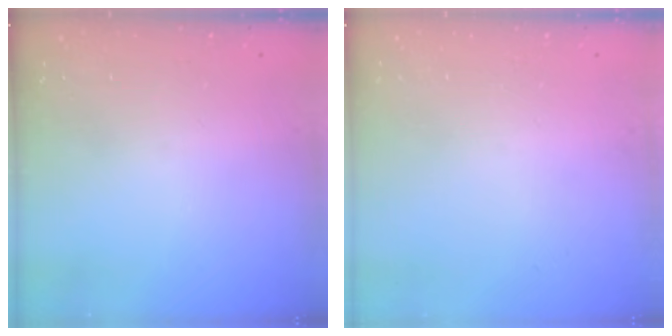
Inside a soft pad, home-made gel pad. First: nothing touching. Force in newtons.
{"total": 0.0}